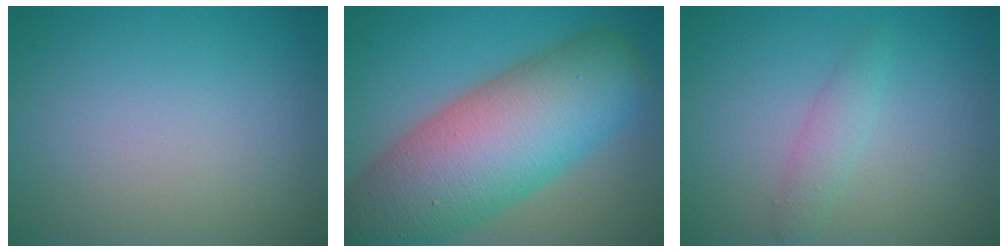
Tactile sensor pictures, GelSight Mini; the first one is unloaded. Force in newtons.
{"total": 14.3, "press": 14.3, "slide": 0.7}
{"total": 1.7, "press": 1.7, "slide": 0.1}